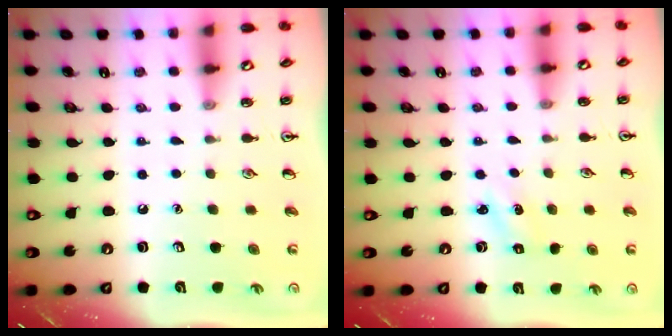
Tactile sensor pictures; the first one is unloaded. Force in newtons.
{"total": 1.4, "press": 1.3, "slide": 0.6}